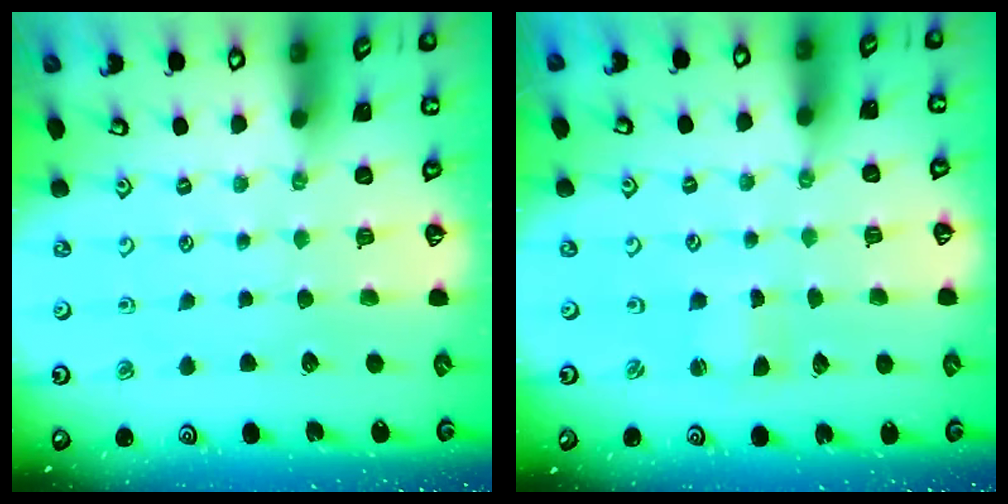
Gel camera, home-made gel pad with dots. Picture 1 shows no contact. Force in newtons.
{"total": 1.5, "press": 1.5, "slide": 0.0}